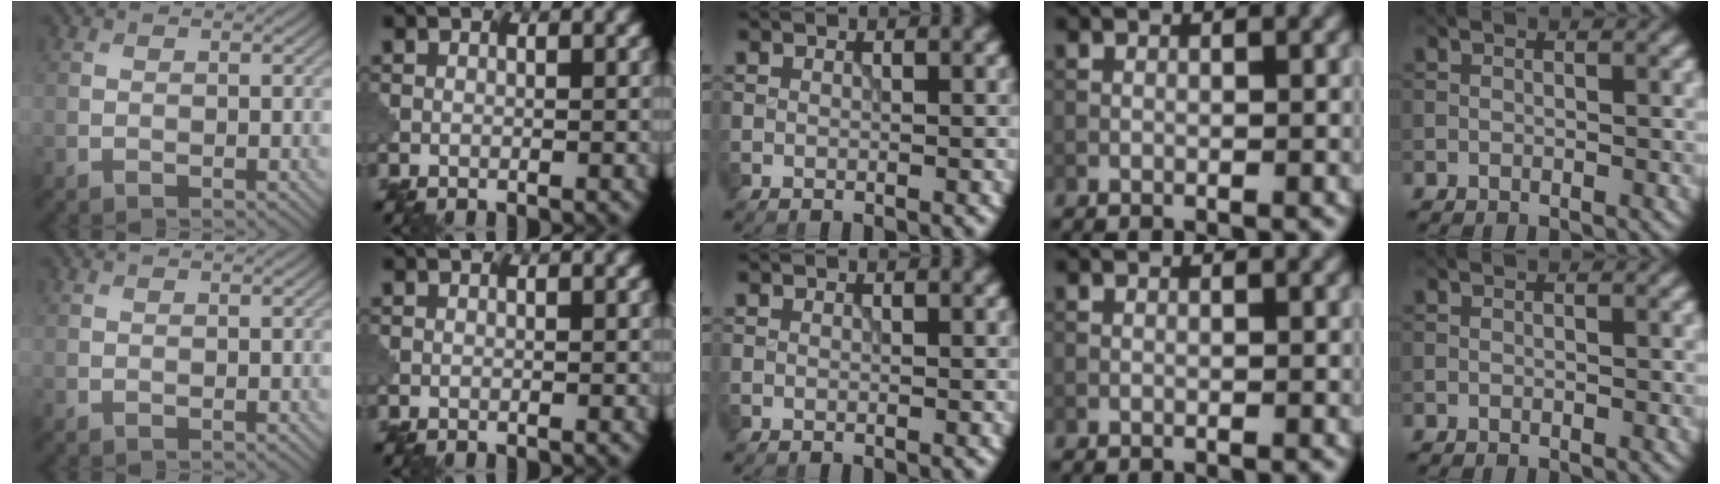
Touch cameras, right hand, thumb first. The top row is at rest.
{}